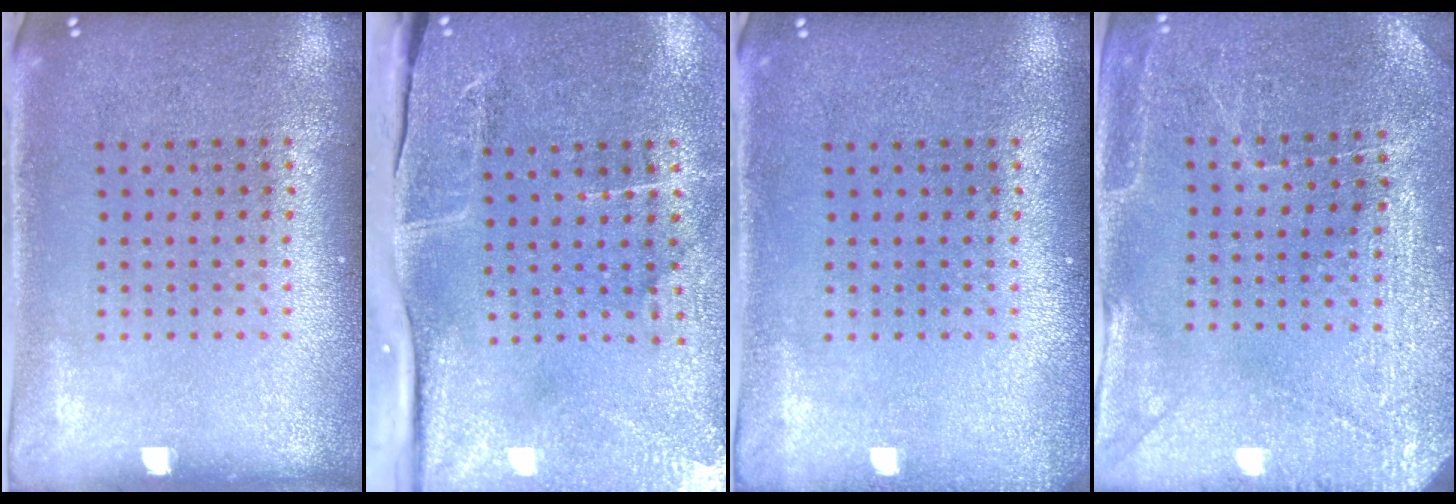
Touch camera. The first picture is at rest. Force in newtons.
{"total": 4.9, "press": 3.9, "slide": 3.0}
{"total": 0.9, "press": 0.8, "slide": 0.2}
{"total": 2.9, "press": 2.9, "slide": 0.3}